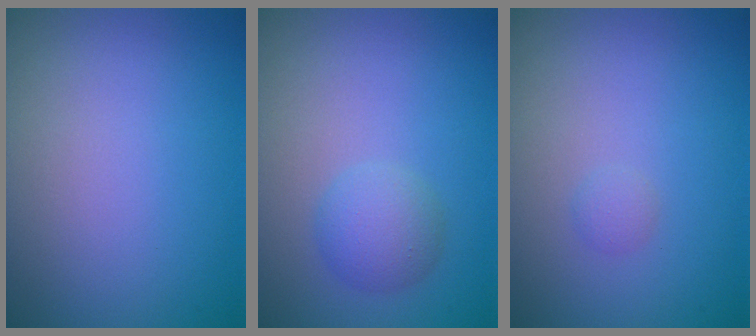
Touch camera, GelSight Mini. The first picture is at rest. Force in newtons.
{"total": 2.5, "press": 2.5, "slide": 0.1}
{"total": 0.6, "press": 0.6, "slide": 0.0}